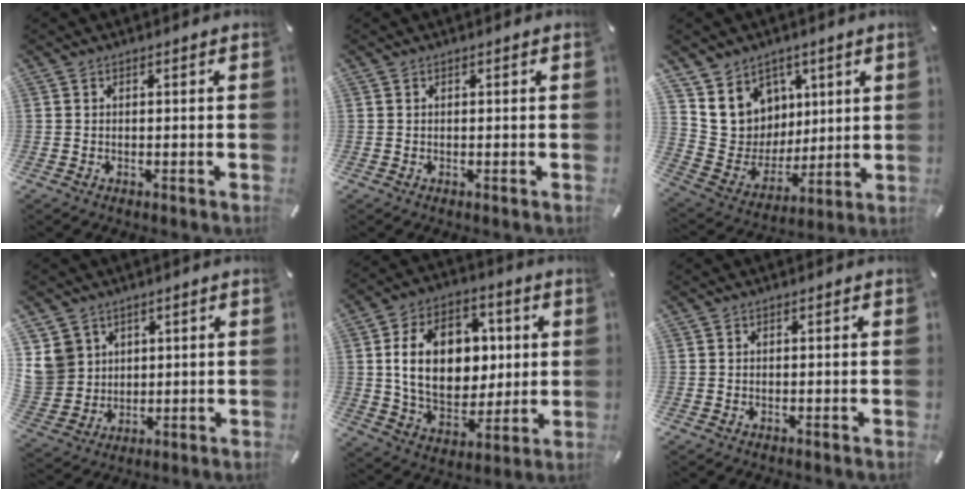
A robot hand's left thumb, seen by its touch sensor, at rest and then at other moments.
{"total": 0.0}
{"total": 11.7, "force": [4.5, 10.7, 1.1], "torque": [-0.025, -0.050, 0.099]}
{"total": 8.8, "force": [3.6, 8.0, 0.9], "torque": [-0.044, -0.017, 0.075]}
{"total": 18.3, "force": [3.0, 13.4, 12.1], "torque": [-0.218, 0.007, 0.056]}
{"total": 0.0}